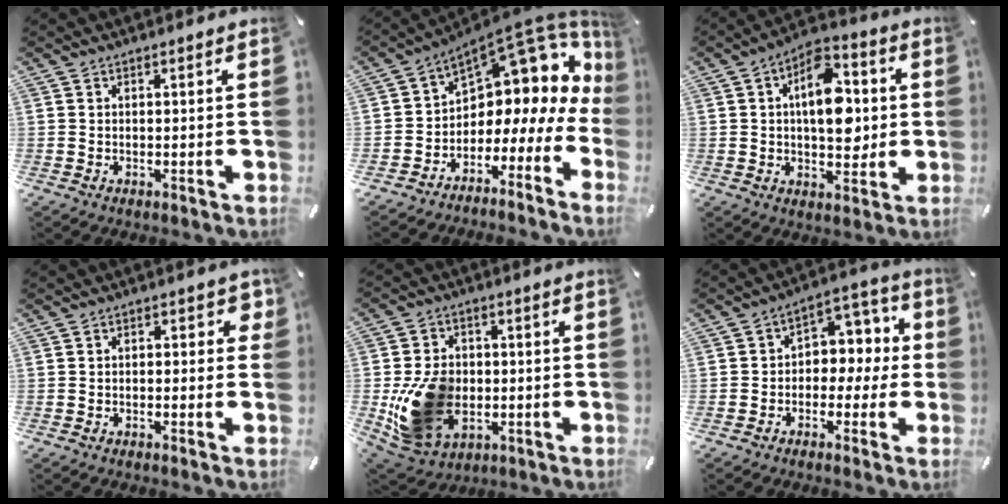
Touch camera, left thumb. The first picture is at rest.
{"total": 9.1, "force": [6.7, 5.4, 2.9], "torque": [-0.039, -0.086, 0.112]}
{"total": 13.7, "force": [1.7, 8.4, 10.7], "torque": [-0.147, -0.006, 0.029]}
{"total": 2.7, "force": [-0.7, 1.6, 2.0], "torque": [-0.032, 0.009, -0.017]}
{"total": 15.0, "force": [-2.3, 11.9, 8.8], "torque": [-0.195, 0.008, -0.036]}
{"total": 7.3, "force": [-0.8, 6.5, 3.3], "torque": [-0.034, 0.006, -0.019]}